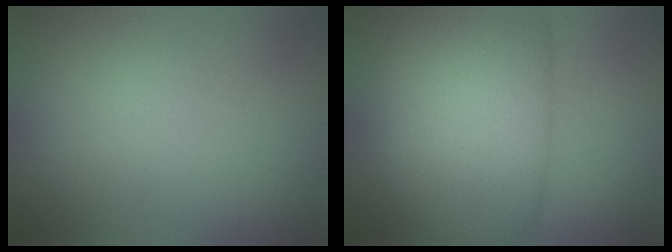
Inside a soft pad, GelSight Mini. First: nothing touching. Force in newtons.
{"total": 11.4, "press": 11.4, "slide": 0.2}